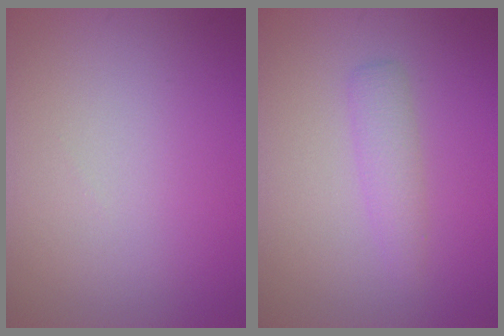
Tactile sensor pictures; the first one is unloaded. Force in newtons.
{"total": 1.8, "press": 1.8, "slide": 0.1}